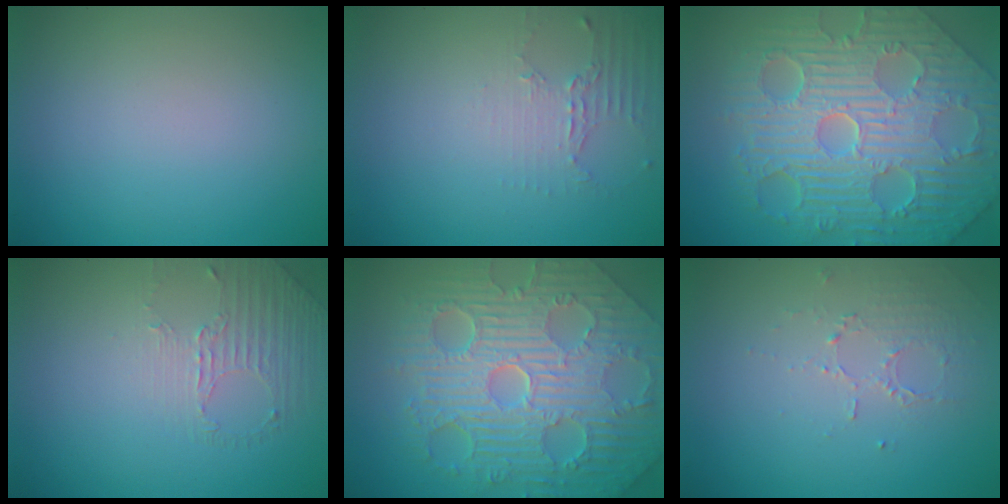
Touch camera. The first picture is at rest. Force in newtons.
{"total": 2.0, "press": 1.5, "slide": 1.4}
{"total": 11.8, "press": 7.7, "slide": 8.9}
{"total": 1.4, "press": 0.8, "slide": 1.1}
{"total": 11.5, "press": 7.5, "slide": 8.7}
{"total": 1.4, "press": 0.8, "slide": 1.2}